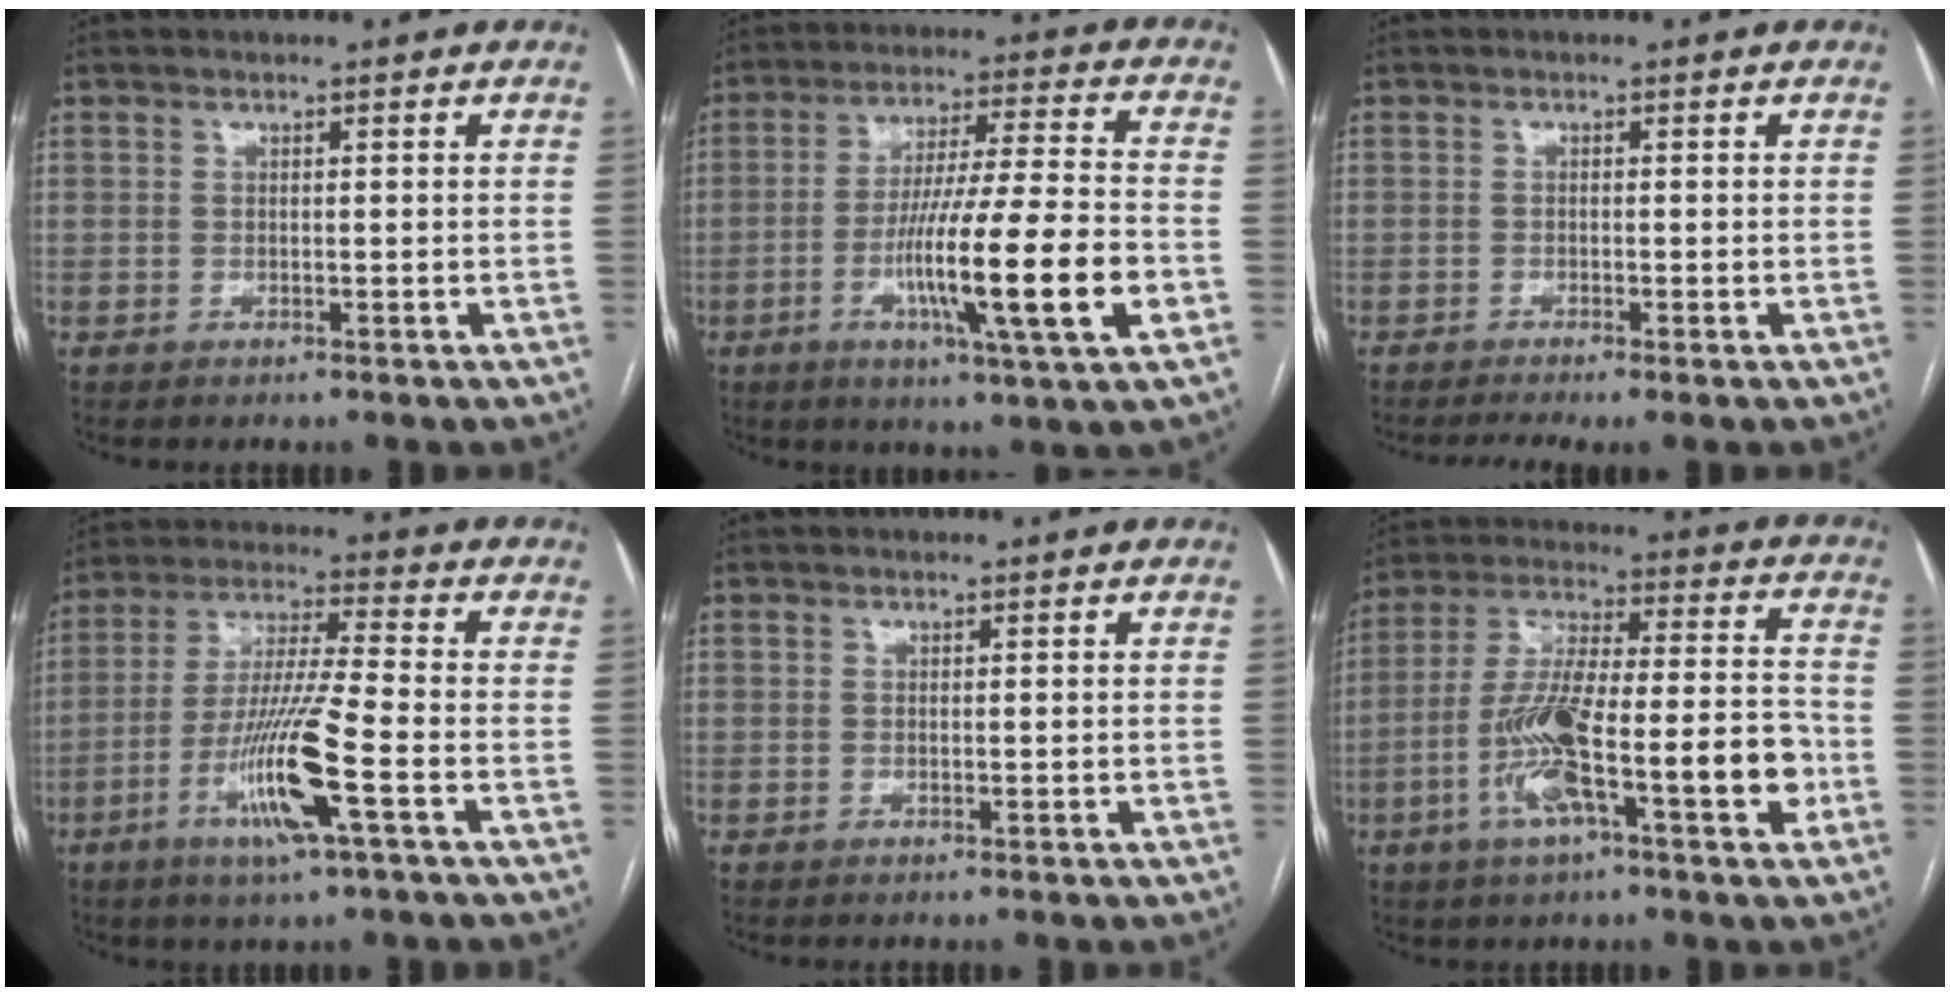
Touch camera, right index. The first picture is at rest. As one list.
[{"total": 17.0, "force": [-5.0, -0.1, 16.2], "torque": [-0.283, -0.013, -0.086]}, {"total": 3.4, "force": [-2.4, 0.0, 2.3], "torque": [-0.036, -0.005, -0.041]}, {"total": 12.7, "force": [-4.9, -0.3, 11.7], "torque": [-0.234, -0.014, -0.096]}, {"total": 0.0}, {"total": 17.7, "force": [-5.8, 3.0, 16.4], "torque": [-0.298, 0.011, -0.098]}]